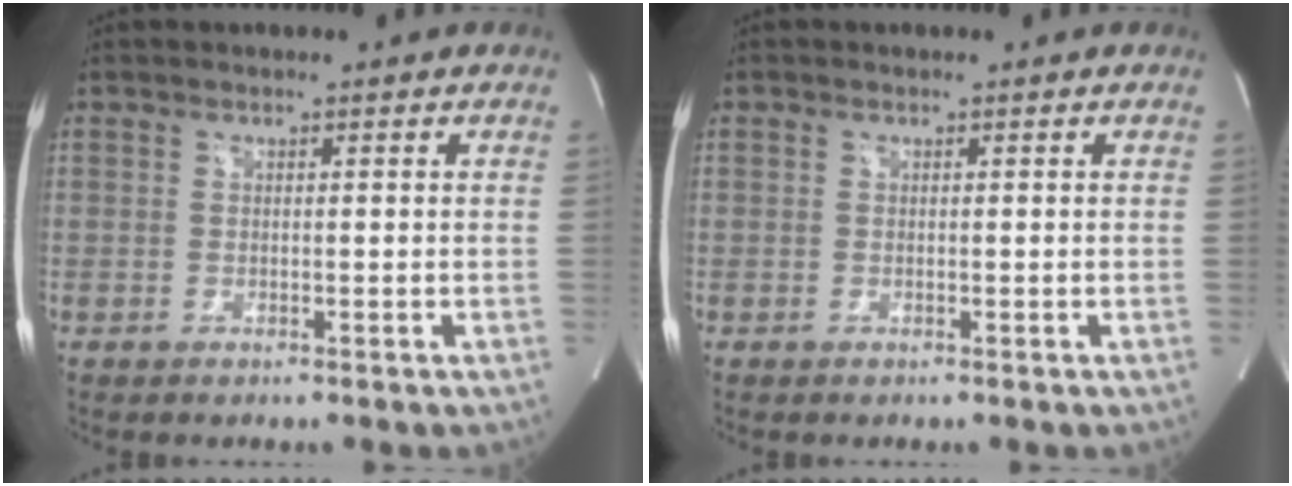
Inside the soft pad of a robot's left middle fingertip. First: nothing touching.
{"total": 0.0}